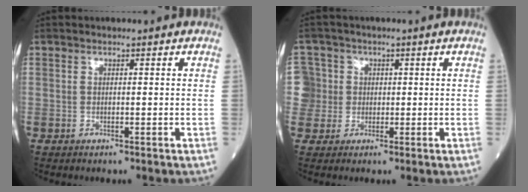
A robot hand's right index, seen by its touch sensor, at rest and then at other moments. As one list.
[{"total": 5.0, "force": [0.3, 5.0, -0.3], "torque": [0.015, 0.024, 0.005]}]